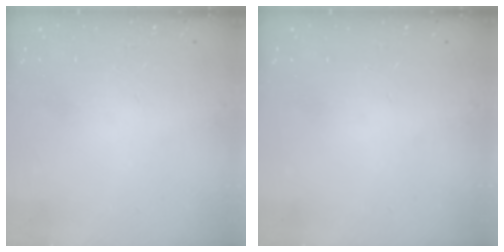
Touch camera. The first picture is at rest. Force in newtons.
{"total": 0.0}